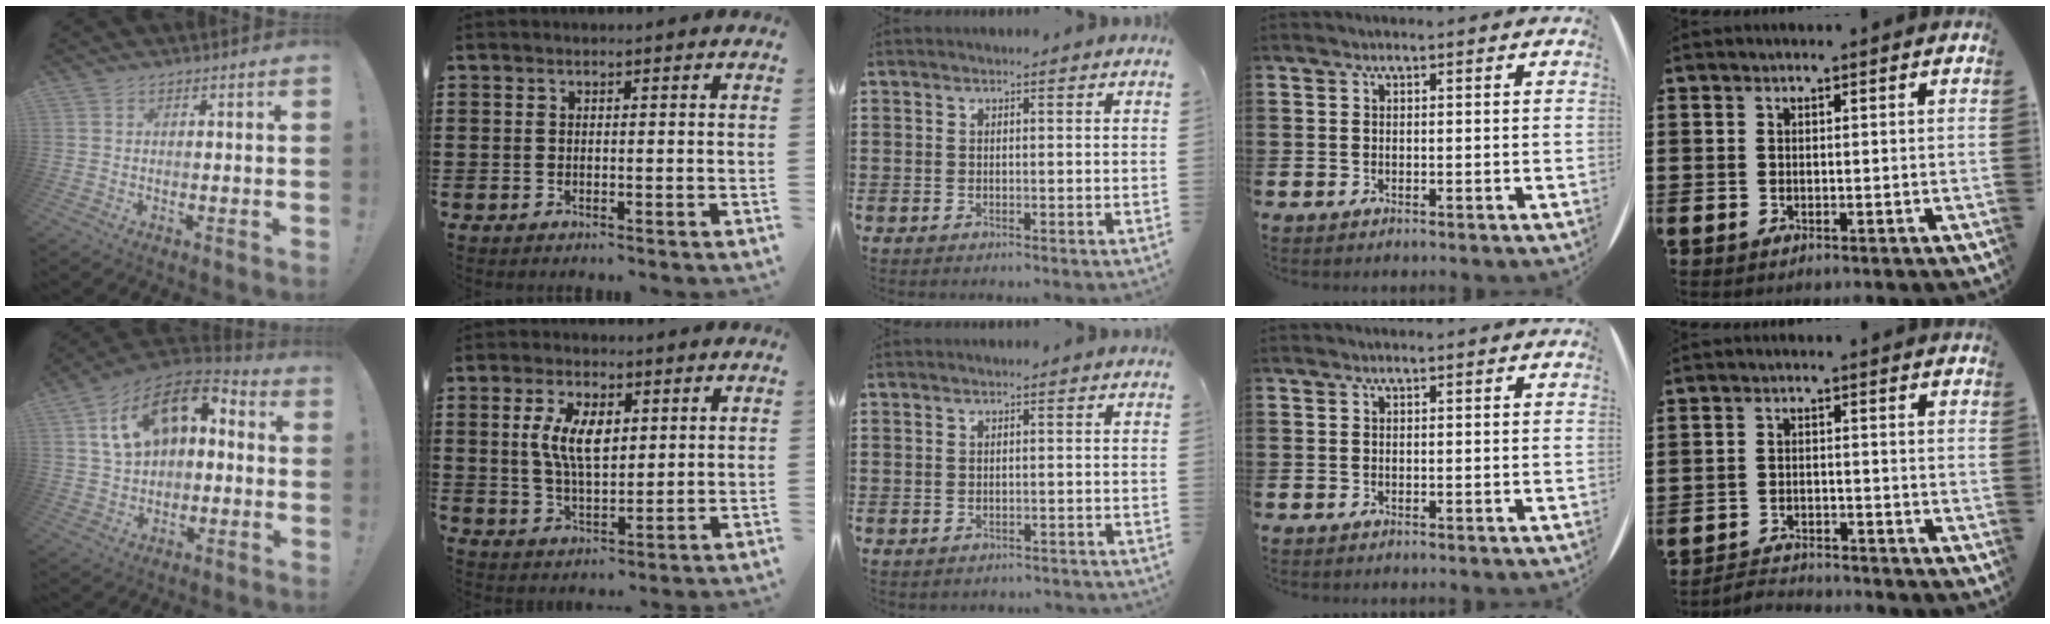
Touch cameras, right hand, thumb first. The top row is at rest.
{"thumb": {"total": 16.4, "force": [5.6, 10.3, 11.5], "torque": [-0.184, -0.010, 0.101]}, "index": {"total": 7.7, "force": [2.2, 3.7, 6.4], "torque": [-0.133, 0.011, 0.038]}, "middle": {"total": 0.9, "force": [-0.8, 0.2, 0.2], "torque": [-0.007, -0.002, -0.017]}, "little": {"total": 2.6, "force": [-2.5, 0.1, -0.2], "torque": [-0.002, 0.002, -0.056]}}